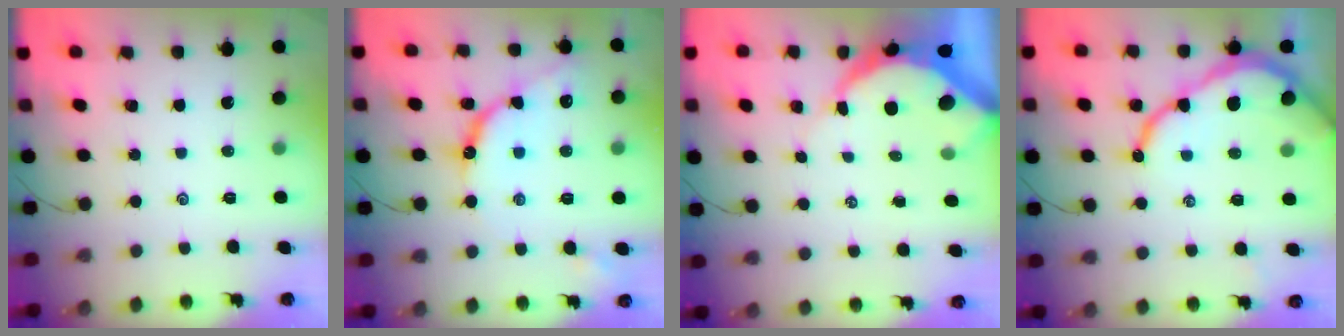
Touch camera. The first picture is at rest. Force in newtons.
{"total": 10.4, "press": 10.4, "slide": 1.0}
{"total": 9.3, "press": 9.3, "slide": 1.0}
{"total": 11.4, "press": 11.3, "slide": 1.3}